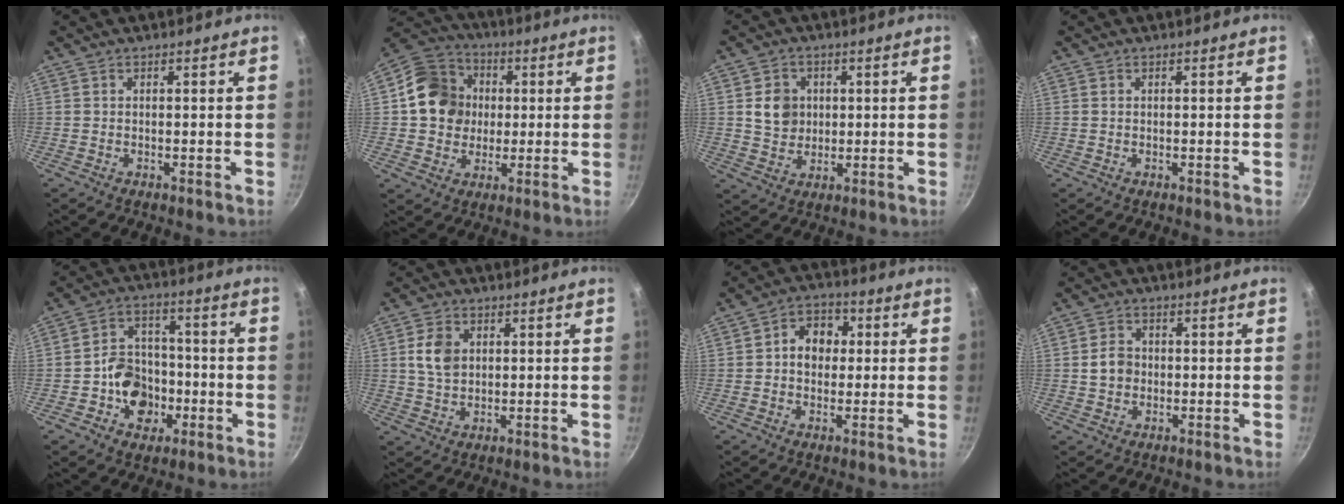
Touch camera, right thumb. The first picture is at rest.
{"total": 13.2, "force": [1.3, 11.7, 6.0], "torque": [-0.077, 0.021, 0.014]}
{"total": 6.8, "force": [1.2, 6.0, 3.0], "torque": [-0.024, -0.002, 0.024]}
{"total": 0.0}
{"total": 11.5, "force": [-3.2, 9.4, 5.7], "torque": [-0.055, 0.032, -0.055]}
{"total": 6.3, "force": [1.4, 4.7, 4.0], "torque": [-0.061, -0.002, 0.025]}
{"total": 7.6, "force": [0.8, 6.1, 4.4], "torque": [-0.028, 0.013, 0.001]}
{"total": 4.5, "force": [-0.2, 3.8, 2.4], "torque": [-0.027, 0.012, -0.007]}